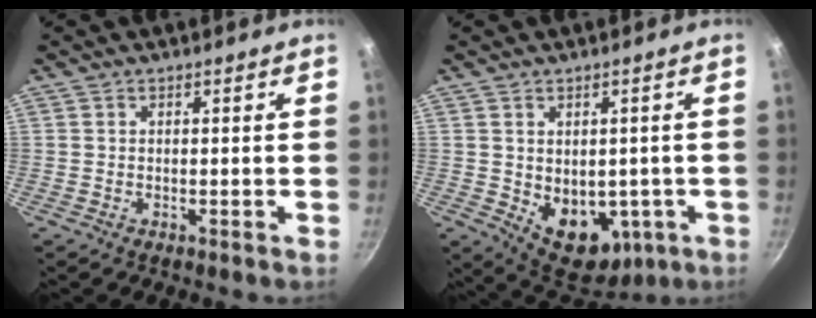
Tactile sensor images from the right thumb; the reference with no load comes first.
{"total": 11.6, "force": [-1.9, 8.1, 8.1], "torque": [-0.078, -0.015, -0.002]}